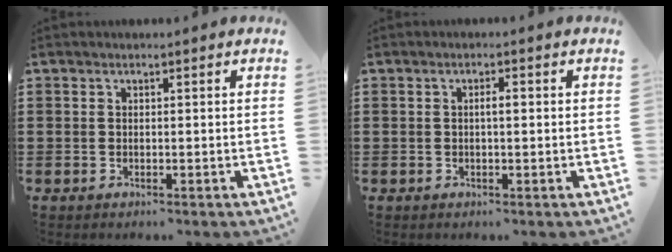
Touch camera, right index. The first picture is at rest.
{"total": 1.5, "force": [0.0, 0.4, 1.5], "torque": [-0.027, 0.002, -0.001]}